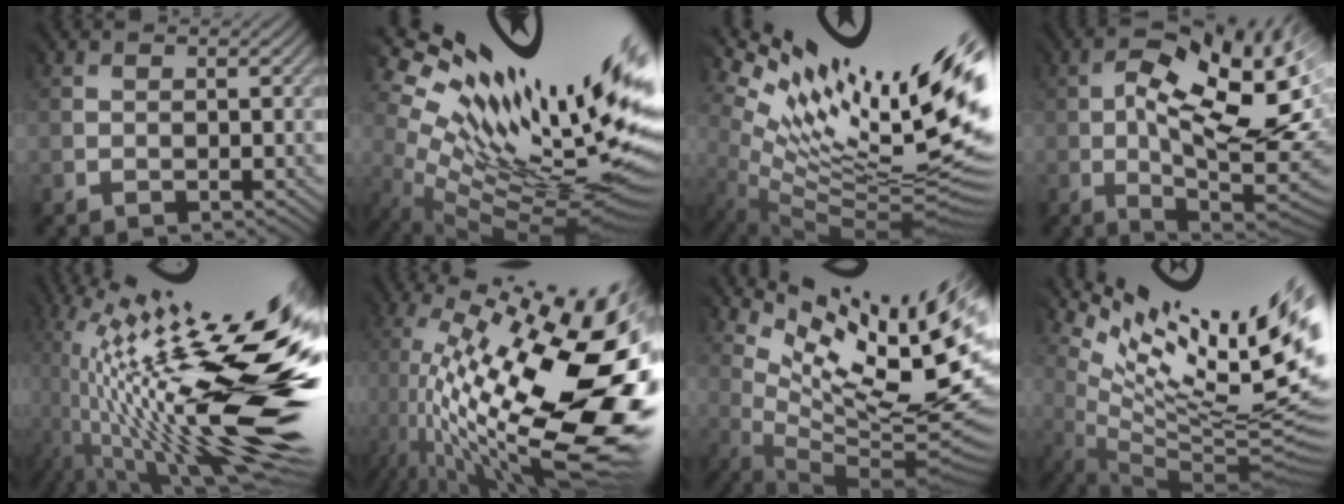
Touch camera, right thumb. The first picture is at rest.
{"total": 16.5, "force": [5.2, 5.9, 14.6], "torque": [-0.227, -0.017, 0.118]}
{"total": 14.9, "force": [3.9, 4.9, 13.5], "torque": [-0.225, -0.014, 0.105]}
{"total": 16.9, "force": [-0.9, 7.1, 15.3], "torque": [-0.213, -0.001, -0.012]}
{"total": 19.3, "force": [-2.8, 4.5, 18.6], "torque": [-0.325, 0.001, -0.049]}
{"total": 18.2, "force": [-2.1, 6.4, 16.9], "torque": [-0.290, -0.026, -0.029]}
{"total": 15.0, "force": [6.3, 4.3, 12.9], "torque": [-0.208, -0.001, 0.126]}
{"total": 15.4, "force": [7.1, 3.8, 13.0], "torque": [-0.211, -0.008, 0.146]}